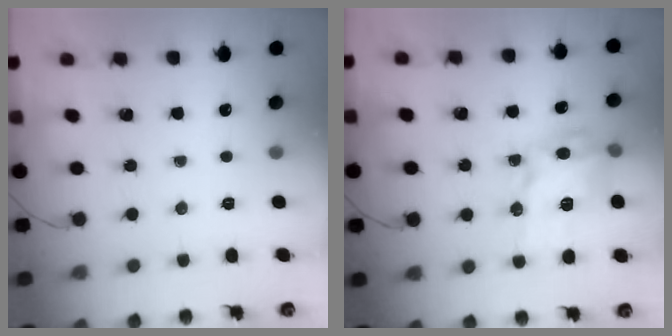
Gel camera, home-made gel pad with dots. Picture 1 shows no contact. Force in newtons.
{"total": 13.3, "press": 13.3, "slide": 1.1}